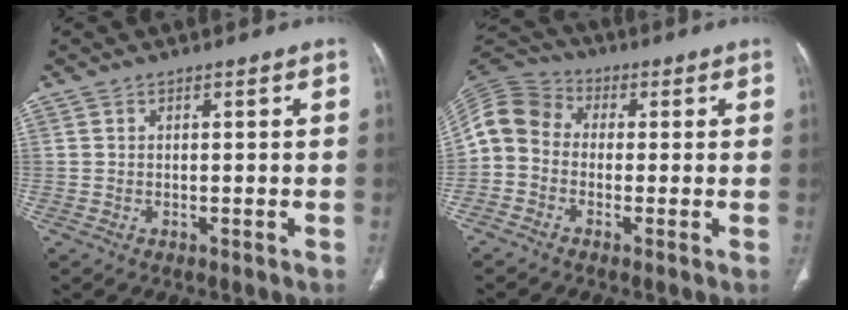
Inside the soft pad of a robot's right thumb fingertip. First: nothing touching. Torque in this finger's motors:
{"motor_torque": [0.81, 0.77, 0.12, -0.16, 0.13]}